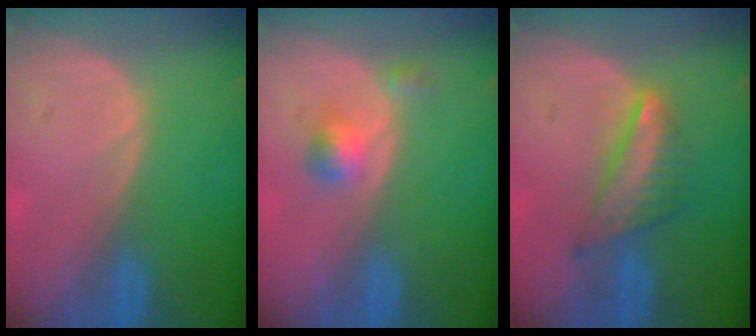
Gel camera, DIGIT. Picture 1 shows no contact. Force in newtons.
{"total": 3.0, "press": 2.8, "slide": 1.2}
{"total": 6.9, "press": 6.0, "slide": 3.3}